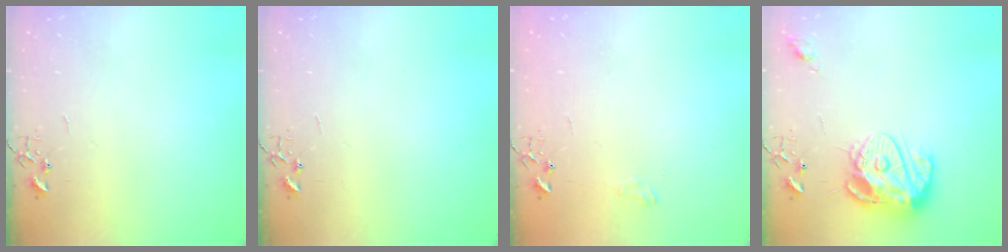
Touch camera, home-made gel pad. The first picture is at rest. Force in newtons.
{"total": 0.0}
{"total": 5.9, "press": 5.9, "slide": 0.7}
{"total": 14.7, "press": 14.6, "slide": 1.4}